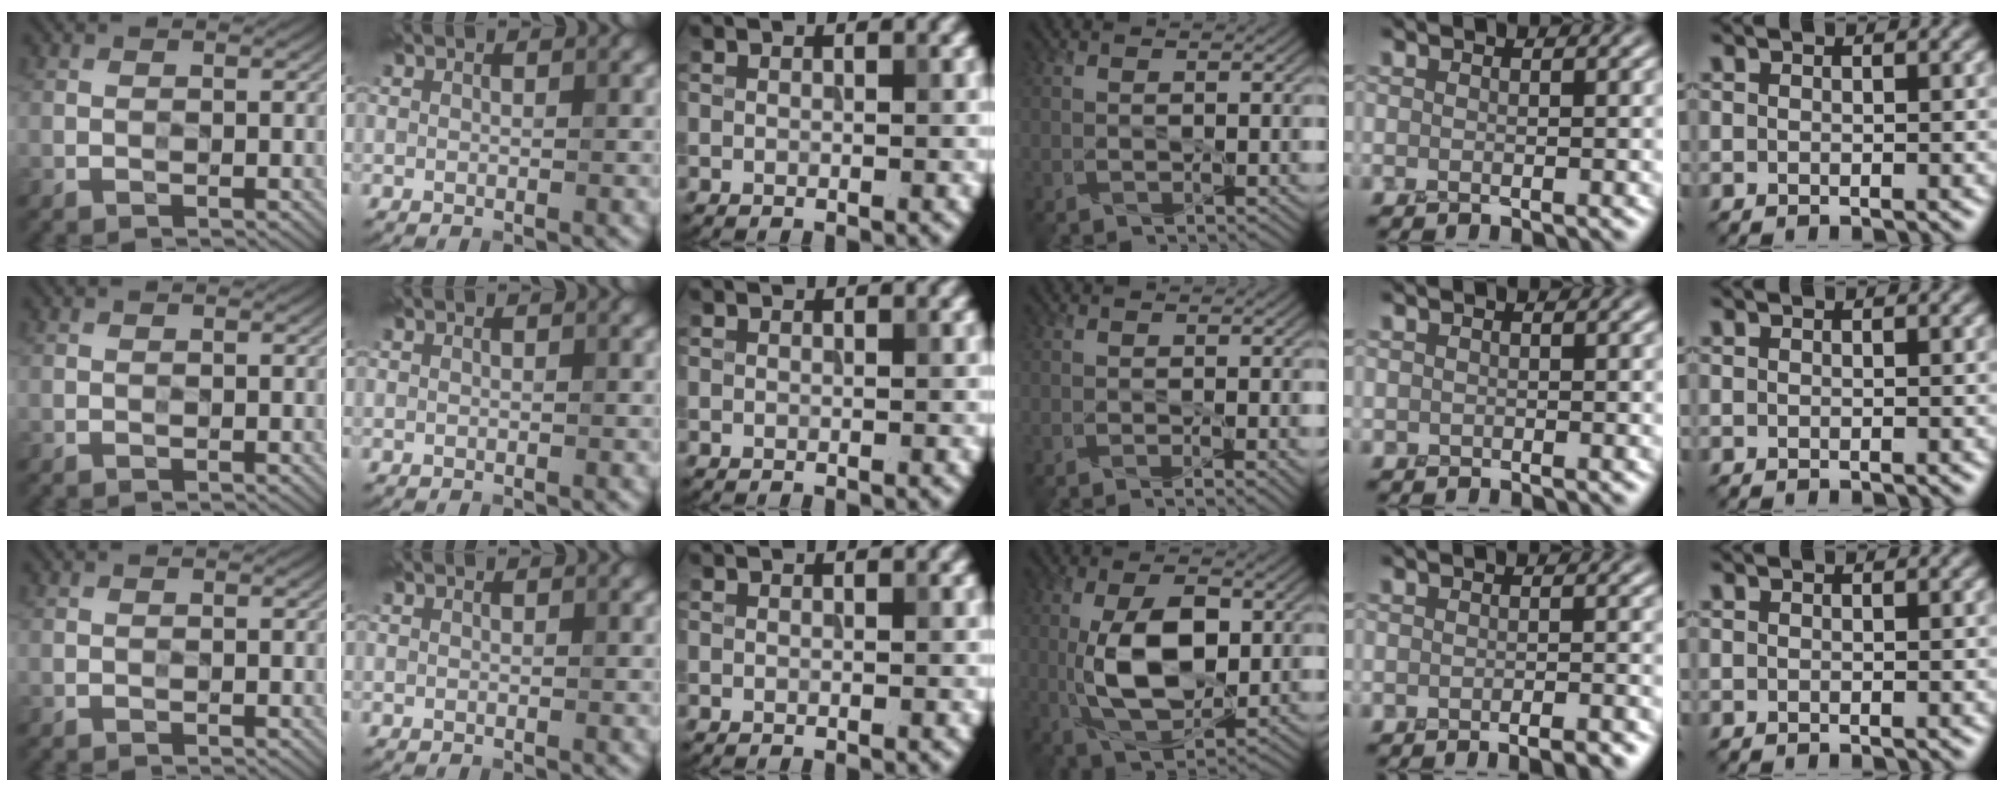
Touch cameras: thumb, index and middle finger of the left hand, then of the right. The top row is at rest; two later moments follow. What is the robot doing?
{"motion": "peel", "object": "bandage"}